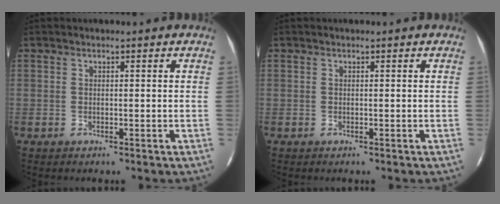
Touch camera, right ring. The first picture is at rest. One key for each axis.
{"total": 0.0}